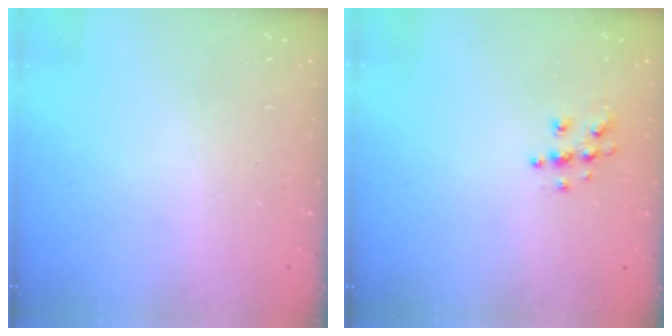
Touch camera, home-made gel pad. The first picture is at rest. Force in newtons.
{"total": 6.2, "press": 6.2, "slide": 0.2}